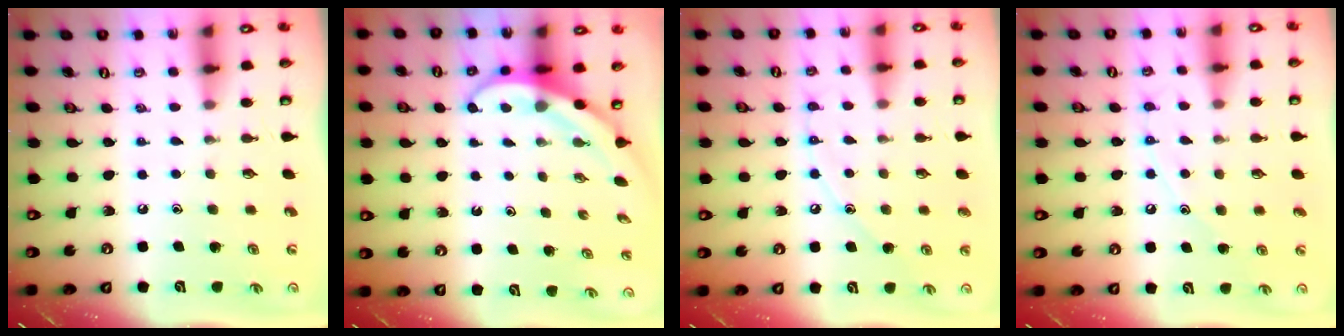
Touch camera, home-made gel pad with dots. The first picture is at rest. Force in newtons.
{"total": 4.0, "press": 4.0, "slide": 0.3}
{"total": 7.4, "press": 7.4, "slide": 0.6}
{"total": 7.8, "press": 7.8, "slide": 0.8}